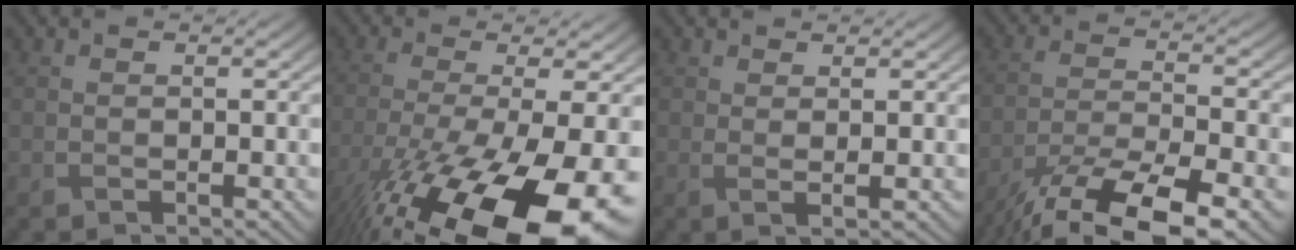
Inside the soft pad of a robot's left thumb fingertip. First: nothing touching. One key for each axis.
{"total": 18.5, "fx": -10.3, "fy": 5.7, "fz": 14.2, "tx": -0.291, "ty": -0.050, "tz": -0.163}
{"total": 1.7, "fx": 0.8, "fy": 0.3, "fz": 1.5, "tx": -0.029, "ty": -0.005, "tz": 0.014}
{"total": 13.5, "fx": -10.1, "fy": 3.2, "fz": 8.3, "tx": -0.167, "ty": -0.021, "tz": -0.172}